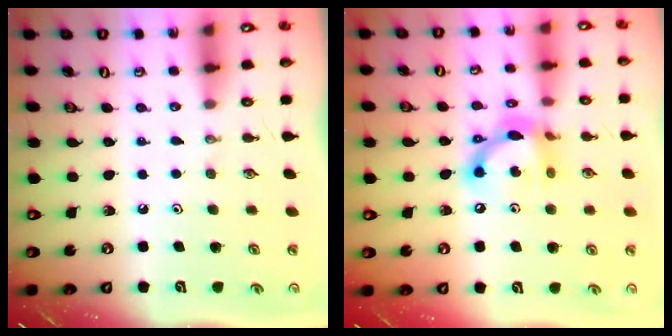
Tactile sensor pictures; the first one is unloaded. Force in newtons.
{"total": 13.5, "press": 13.4, "slide": 1.0}